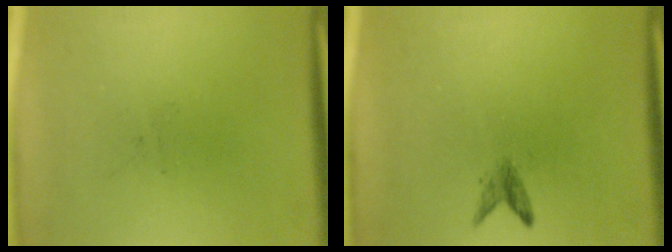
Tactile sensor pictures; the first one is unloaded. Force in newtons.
{"total": 1.3}